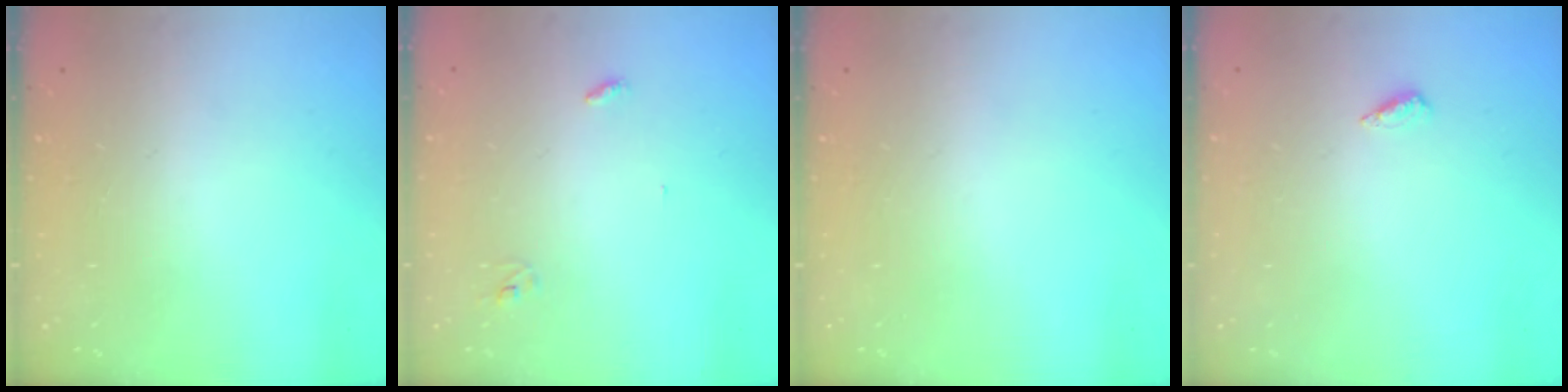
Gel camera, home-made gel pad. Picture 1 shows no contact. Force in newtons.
{"total": 2.8, "press": 2.8, "slide": 0.2}
{"total": 0.0}
{"total": 2.6, "press": 2.2, "slide": 1.3}